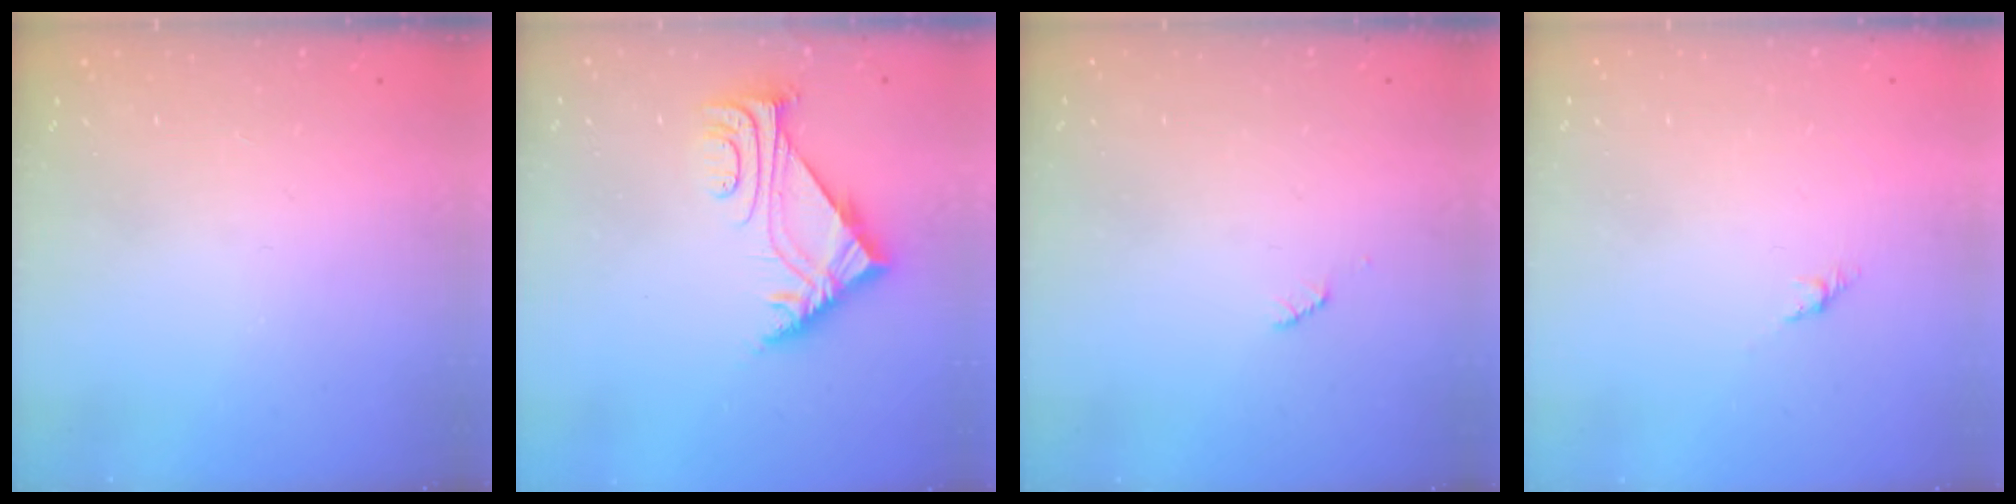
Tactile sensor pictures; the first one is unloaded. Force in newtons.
{"total": 6.5, "press": 6.5, "slide": 0.2}
{"total": 2.5, "press": 2.5, "slide": 0.4}
{"total": 2.7, "press": 2.6, "slide": 0.7}